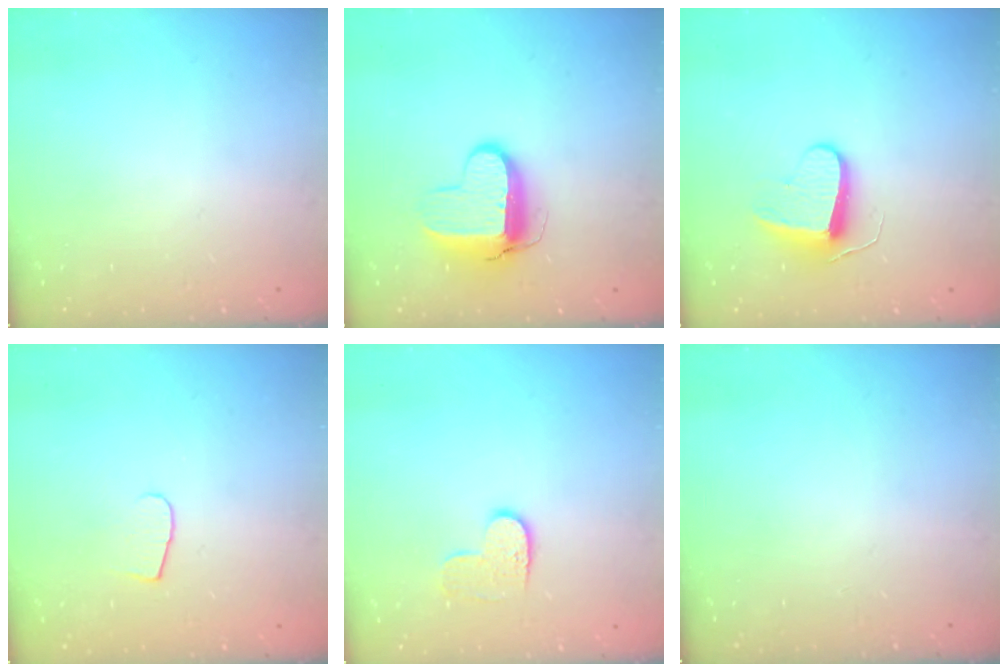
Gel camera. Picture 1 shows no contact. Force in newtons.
{"total": 9.9, "press": 9.9, "slide": 0.9}
{"total": 8.9, "press": 8.9, "slide": 0.7}
{"total": 5.9, "press": 5.9, "slide": 0.6}
{"total": 6.8, "press": 6.8, "slide": 0.1}
{"total": 0.0}